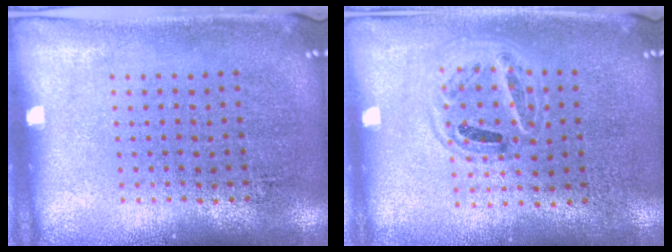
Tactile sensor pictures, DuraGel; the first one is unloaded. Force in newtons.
{"total": 0.9, "press": 0.8, "slide": 0.4}